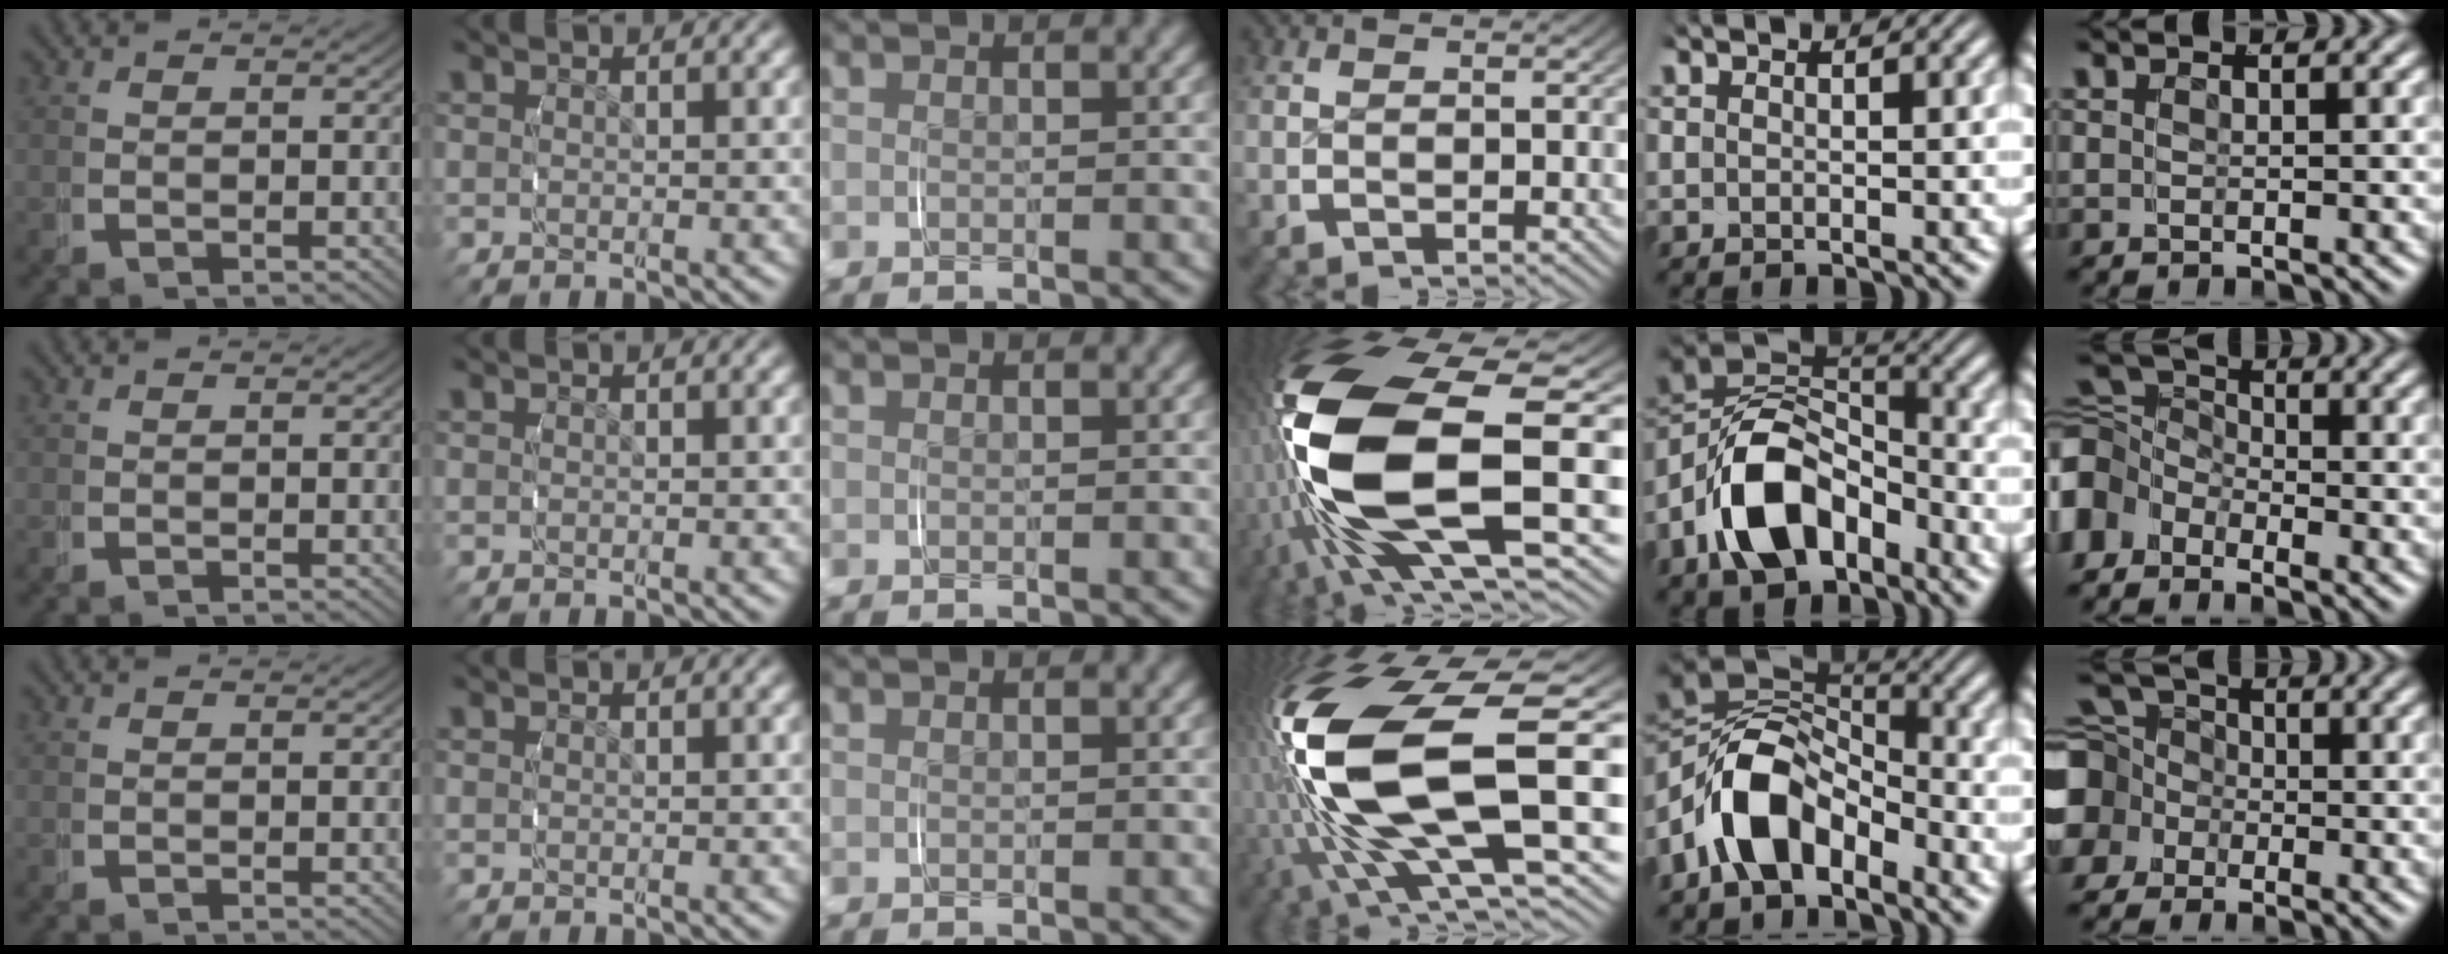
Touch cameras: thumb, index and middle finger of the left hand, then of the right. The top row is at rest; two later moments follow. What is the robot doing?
{"motion": "grasp_and_lifting", "object": "knife"}